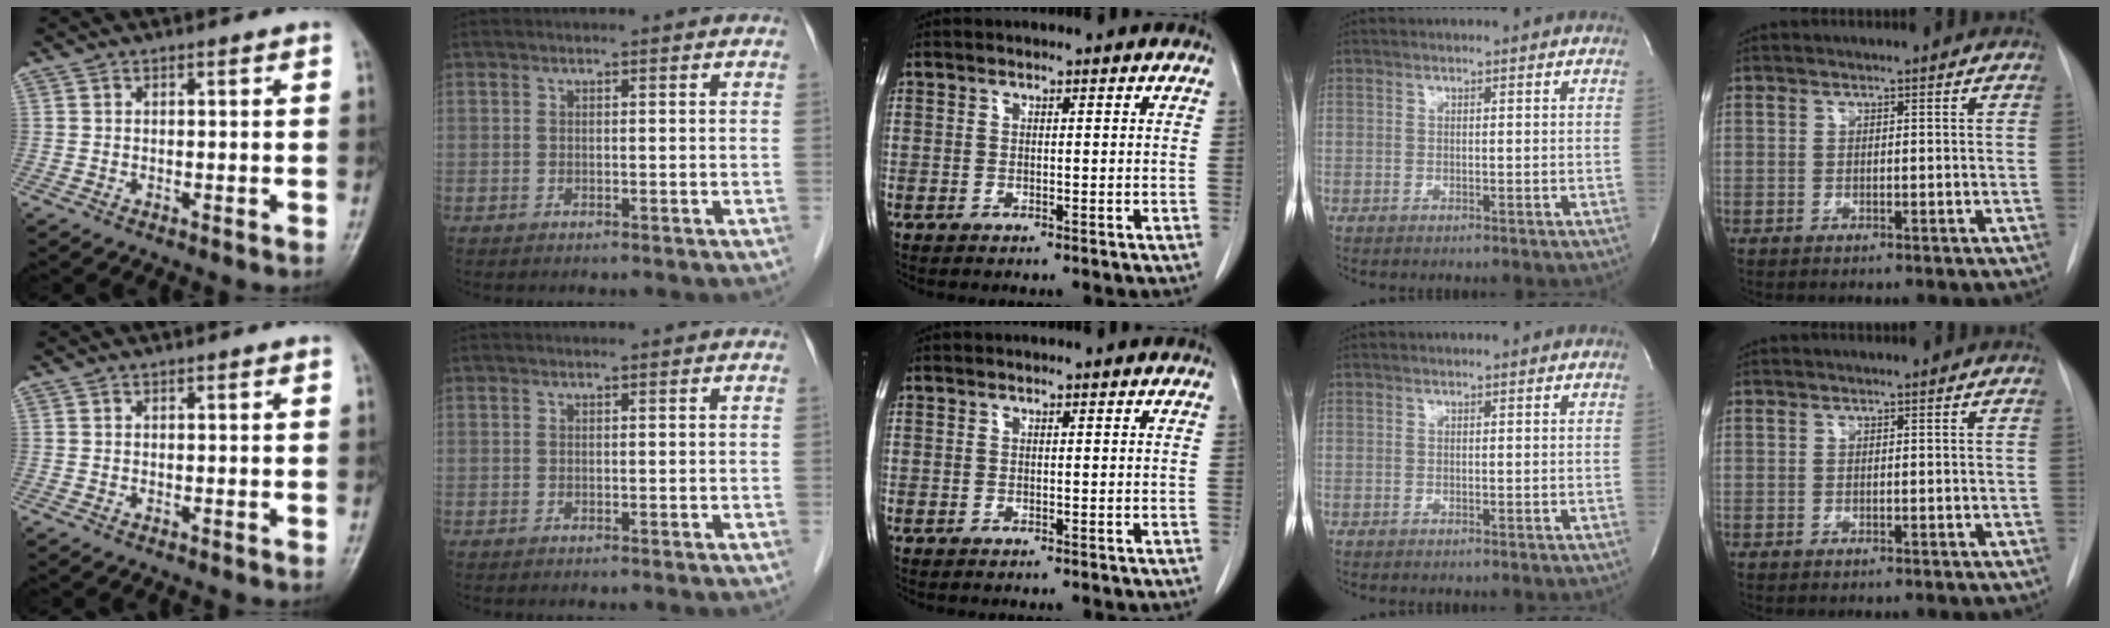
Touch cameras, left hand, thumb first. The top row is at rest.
{}